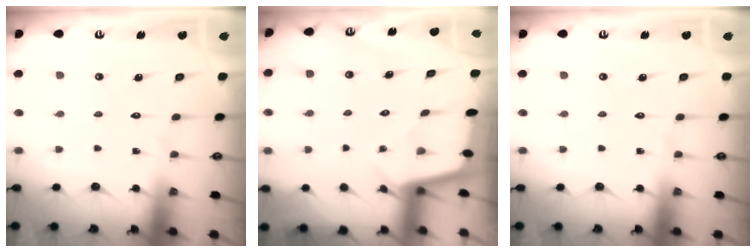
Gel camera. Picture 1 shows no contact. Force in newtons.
{"total": 1.9, "press": 1.9, "slide": 0.2}
{"total": 0.0}